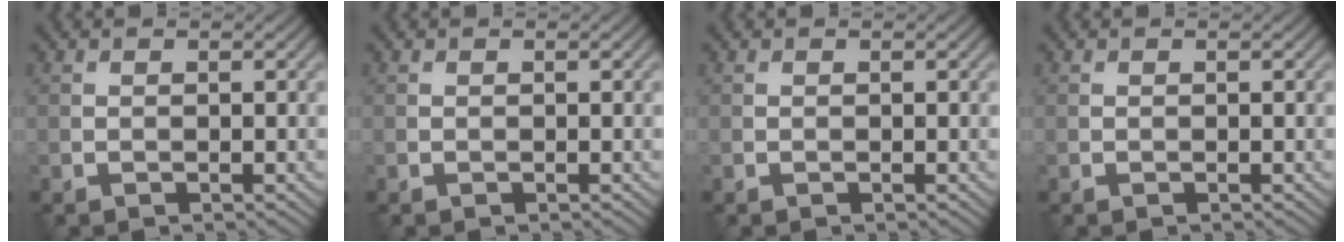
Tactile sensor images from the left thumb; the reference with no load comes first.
{"total": 0.0}
{"total": 0.0}
{"total": 0.0}